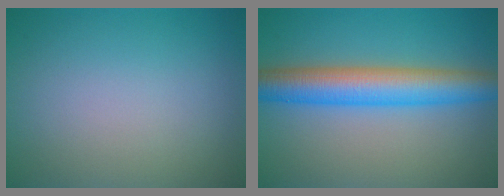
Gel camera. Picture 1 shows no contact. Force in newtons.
{"total": 7.0, "press": 7.0, "slide": 0.2}